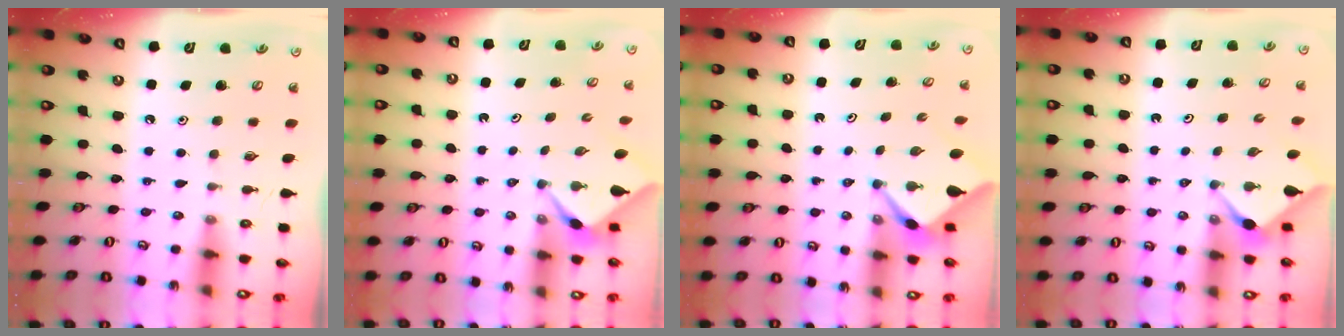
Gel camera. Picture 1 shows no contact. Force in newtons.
{"total": 2.3, "press": 2.3, "slide": 0.1}
{"total": 2.7, "press": 2.7, "slide": 0.3}
{"total": 2.9, "press": 2.9, "slide": 0.4}